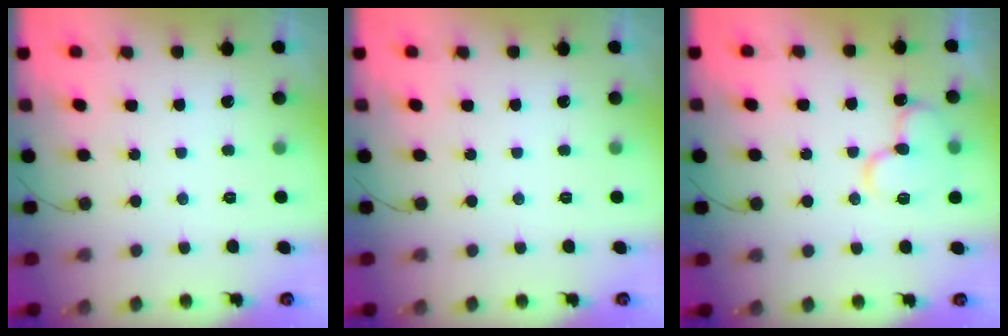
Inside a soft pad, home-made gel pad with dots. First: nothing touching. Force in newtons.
{"total": 0.0}
{"total": 13.3, "press": 13.3, "slide": 1.6}